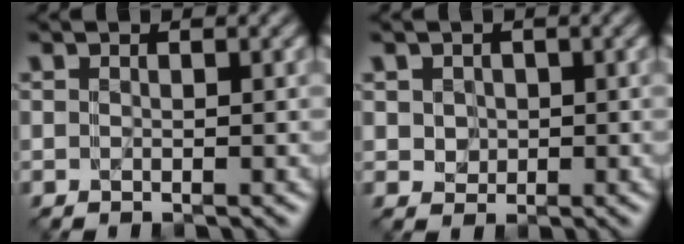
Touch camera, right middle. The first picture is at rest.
{"total": 0.9, "force": [0.3, 0.7, -0.4], "torque": [0.000, -0.002, 0.019]}